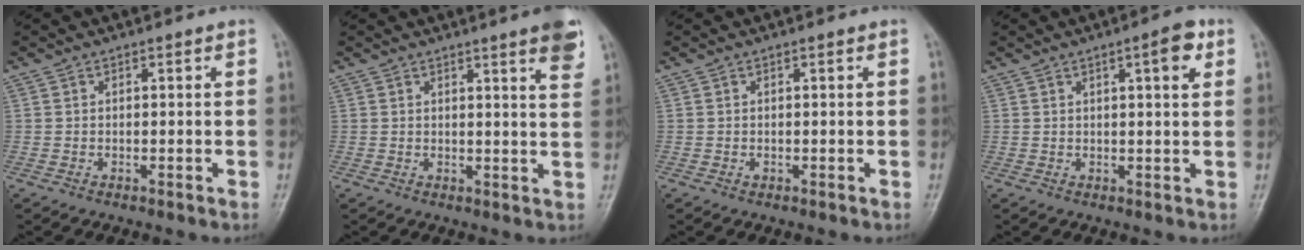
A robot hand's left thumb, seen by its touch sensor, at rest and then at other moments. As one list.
[{"total": 6.3, "force": [3.9, 0.6, 4.9], "torque": [-0.053, -0.016, 0.043]}, {"total": 0.7, "force": [0.1, 0.4, 0.5], "torque": [-0.005, 0.001, 0.004]}, {"total": 5.0, "force": [2.2, 1.2, 4.3], "torque": [-0.055, -0.005, 0.028]}]